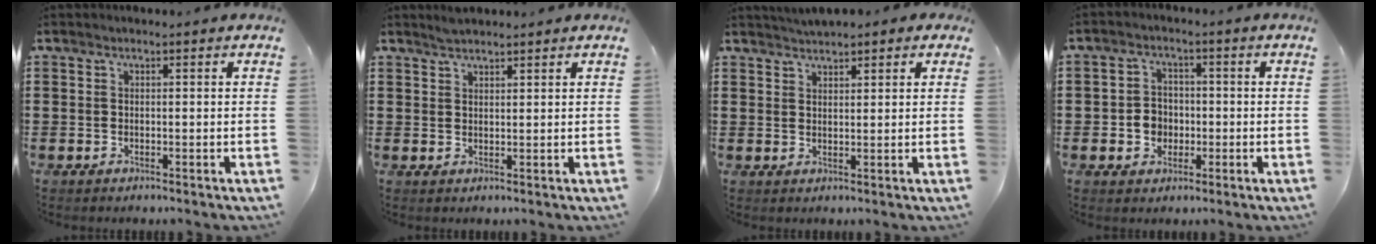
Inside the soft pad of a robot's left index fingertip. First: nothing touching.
{"total": 1.8, "force": [1.8, 0.3, 0.3], "torque": [-0.010, 0.001, 0.035]}
{"total": 2.5, "force": [2.4, 0.5, 0.4], "torque": [-0.015, -0.001, 0.045]}
{"total": 3.8, "force": [-0.9, 3.3, 1.7], "torque": [-0.033, 0.003, -0.021]}